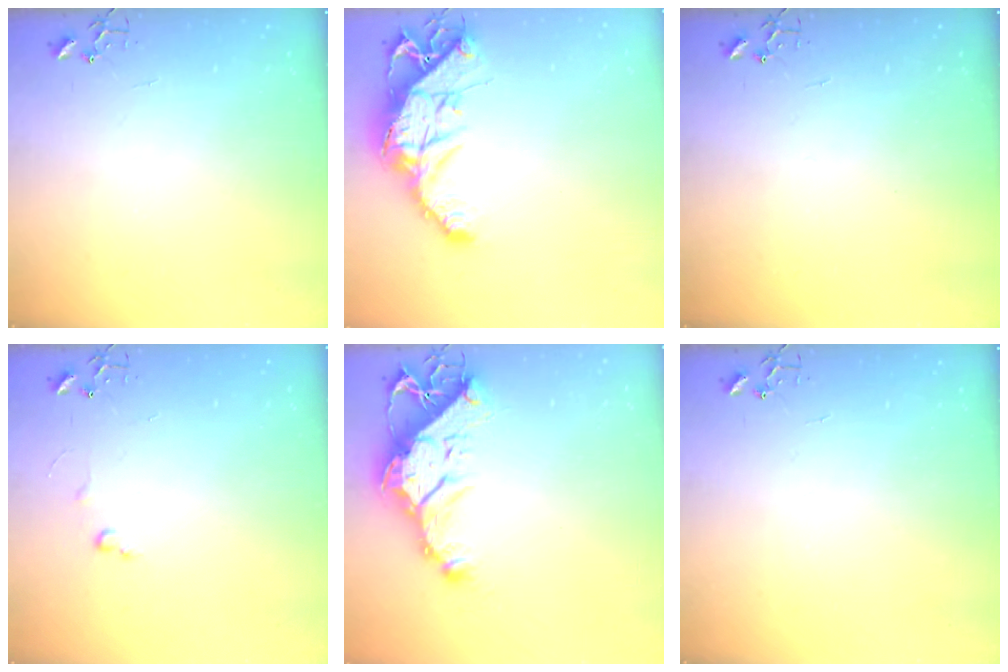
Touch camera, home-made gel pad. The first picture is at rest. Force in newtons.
{"total": 16.1, "press": 16.0, "slide": 1.6}
{"total": 0.0}
{"total": 4.2, "press": 4.2, "slide": 0.6}
{"total": 15.6, "press": 15.4, "slide": 2.1}
{"total": 0.0}